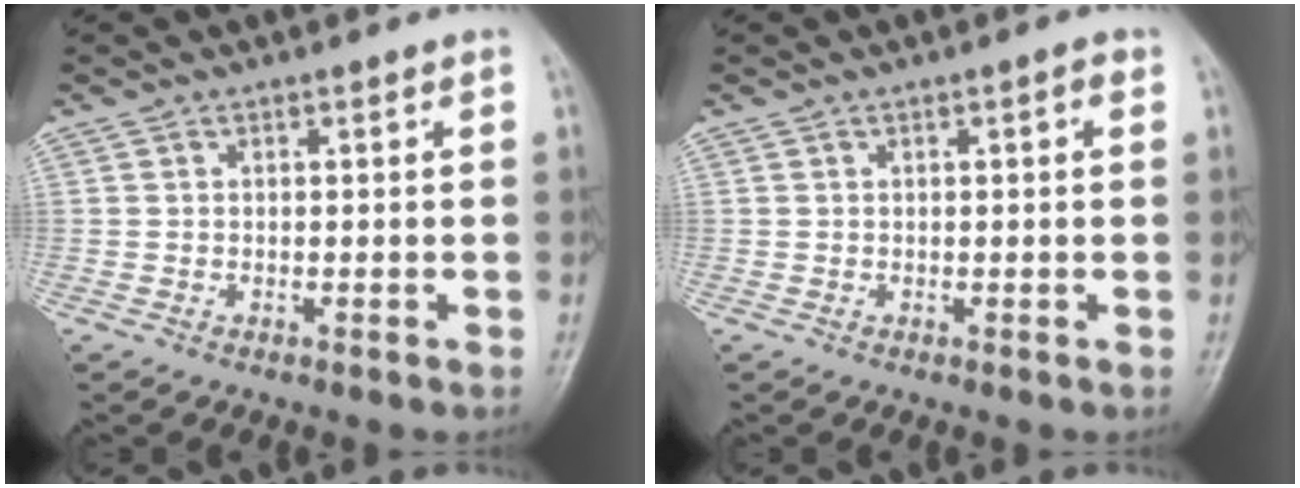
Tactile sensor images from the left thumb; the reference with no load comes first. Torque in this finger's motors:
{"motor_torque": [-0.25, 0.02, -0.21, -0.05, 0.04]}